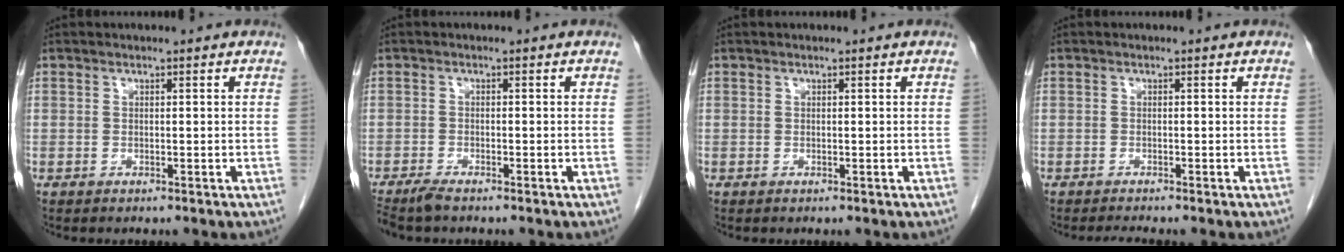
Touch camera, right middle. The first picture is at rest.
{"total": 3.0, "force": [-2.5, 0.3, 1.5], "torque": [-0.029, -0.008, -0.045]}
{"total": 0.0}
{"total": 1.3, "force": [-1.2, -0.5, 0.4], "torque": [-0.008, -0.003, -0.021]}